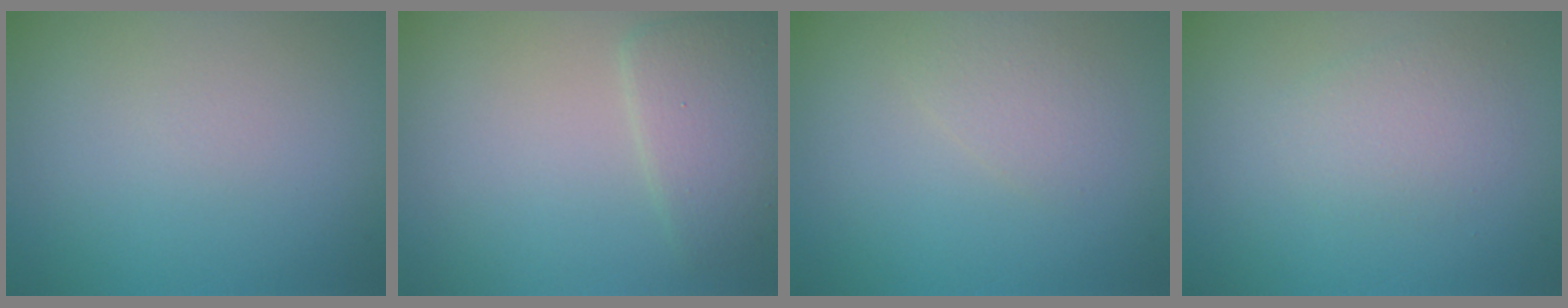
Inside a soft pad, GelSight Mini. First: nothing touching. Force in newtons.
{"total": 3.0, "press": 3.0, "slide": 0.0}
{"total": 1.4, "press": 1.4, "slide": 0.1}
{"total": 2.0, "press": 2.0, "slide": 0.1}